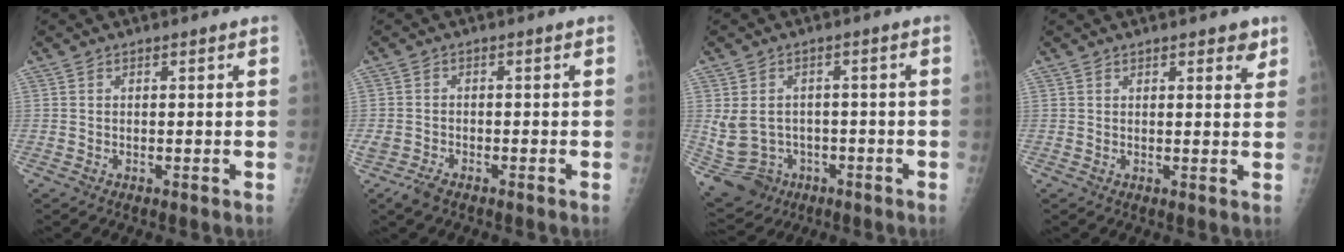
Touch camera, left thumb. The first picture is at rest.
{"total": 3.7, "force": [-2.9, 1.5, 1.6], "torque": [-0.038, 0.002, -0.052]}
{"total": 10.2, "force": [-2.2, 9.0, 4.2], "torque": [-0.090, 0.018, -0.014]}
{"total": 3.4, "force": [2.1, 1.3, 2.3], "torque": [-0.014, -0.009, 0.024]}